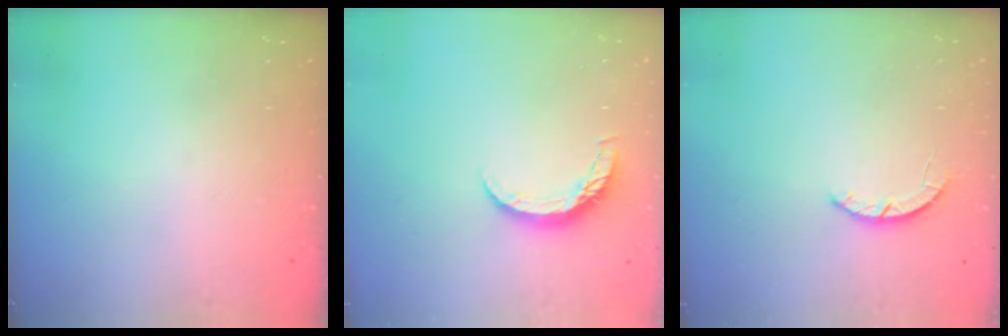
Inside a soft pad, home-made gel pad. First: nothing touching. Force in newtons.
{"total": 6.6, "press": 6.5, "slide": 0.6}
{"total": 2.2, "press": 2.2, "slide": 0.3}